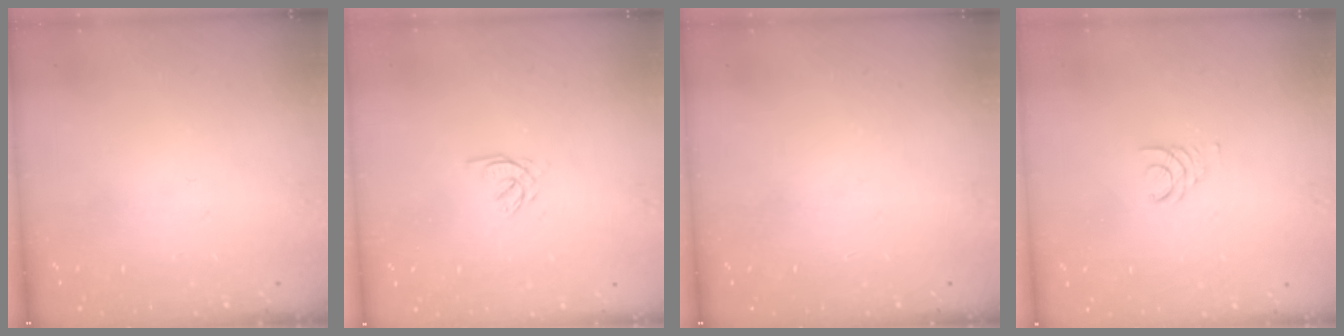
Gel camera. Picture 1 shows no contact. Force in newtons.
{"total": 2.4, "press": 2.4, "slide": 0.3}
{"total": 0.0}
{"total": 1.7, "press": 1.7, "slide": 0.2}